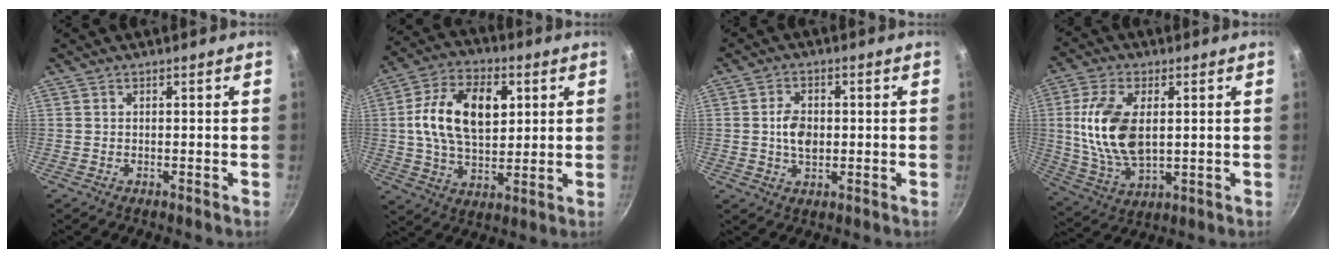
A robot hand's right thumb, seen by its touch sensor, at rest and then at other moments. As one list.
[{"total": 16.4, "force": [3.4, 10.2, 12.4], "torque": [-0.196, 0.003, 0.050]}, {"total": 5.5, "force": [0.0, 3.6, 4.2], "torque": [-0.059, 0.003, -0.002]}, {"total": 14.6, "force": [1.9, 8.0, 12.0], "torque": [-0.227, -0.009, 0.043]}]